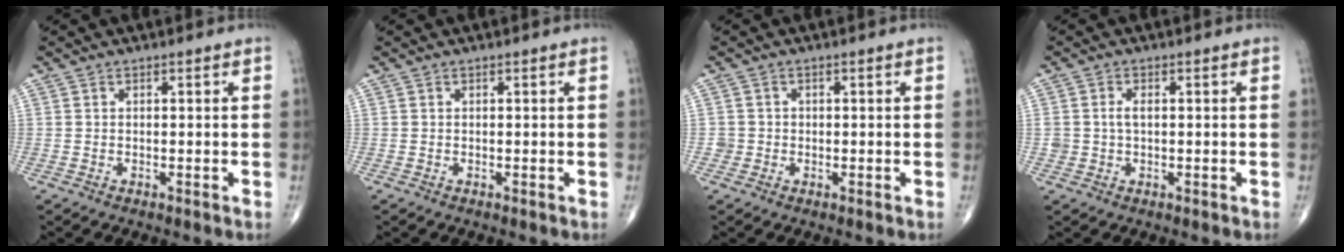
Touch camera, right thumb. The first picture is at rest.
{"total": 0.0}
{"total": 1.7, "force": [-0.3, 1.6, -0.1], "torque": [0.015, 0.008, -0.010]}
{"total": 2.2, "force": [0.2, 1.4, 1.6], "torque": [-0.028, 0.001, 0.005]}